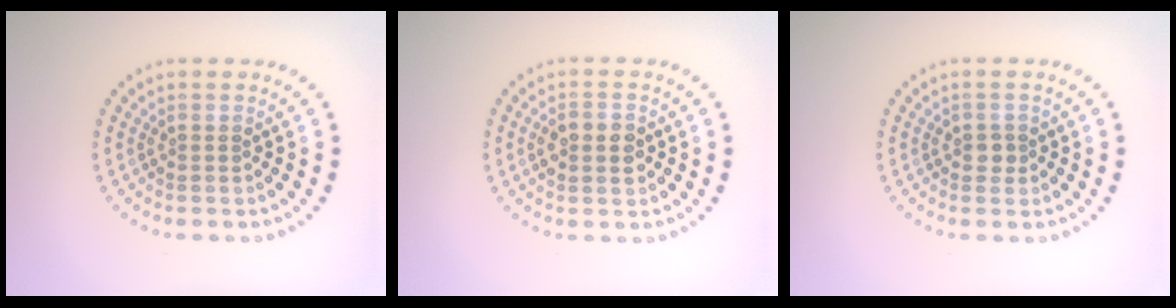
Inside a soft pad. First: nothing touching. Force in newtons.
{"total": 2.3, "press": 2.3, "slide": 0.0}
{"total": 1.1, "press": 1.0, "slide": 0.5}